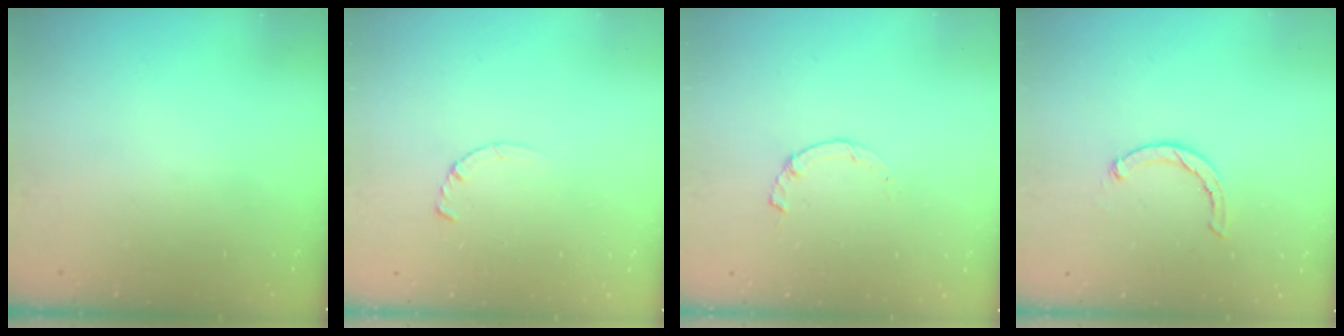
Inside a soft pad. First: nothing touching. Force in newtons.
{"total": 2.8, "press": 2.8, "slide": 0.4}
{"total": 2.2, "press": 2.2, "slide": 0.2}
{"total": 1.8, "press": 1.8, "slide": 0.4}